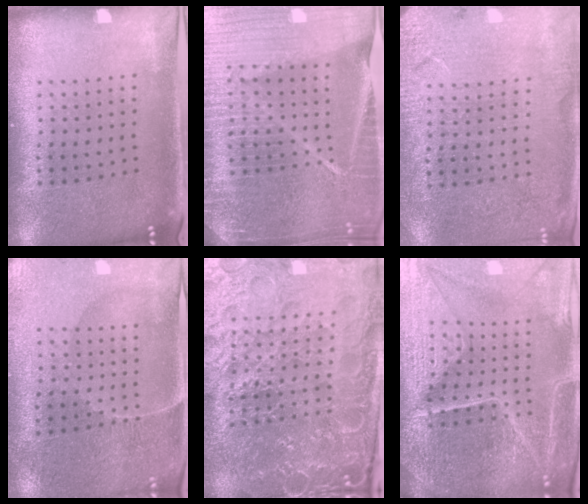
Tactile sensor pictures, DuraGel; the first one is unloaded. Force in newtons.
{"total": 6.4, "press": 5.6, "slide": 3.2}
{"total": 2.7, "press": 2.7, "slide": 0.1}
{"total": 0.7, "press": 0.6, "slide": 0.4}
{"total": 5.4, "press": 5.0, "slide": 1.9}
{"total": 5.8, "press": 5.3, "slide": 2.4}